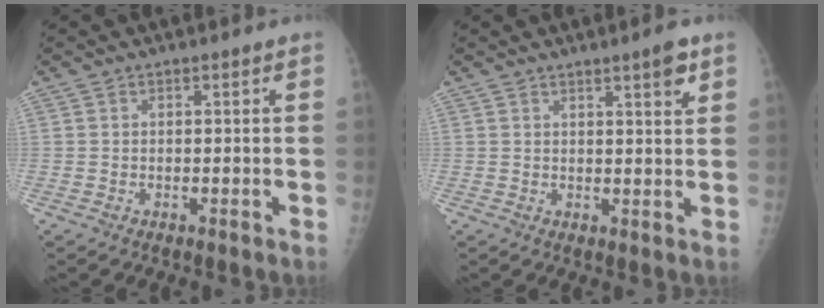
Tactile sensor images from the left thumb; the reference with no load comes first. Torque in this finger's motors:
{"motor_torque": [-0.15, 0.13, 0.07, -0.16, 0.04]}